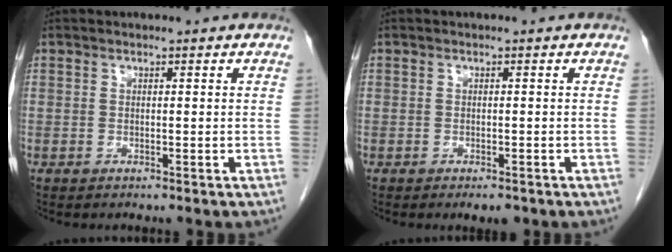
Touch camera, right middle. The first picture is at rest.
{"total": 2.0, "force": [-1.3, 0.8, 1.2], "torque": [-0.013, -0.001, -0.012]}